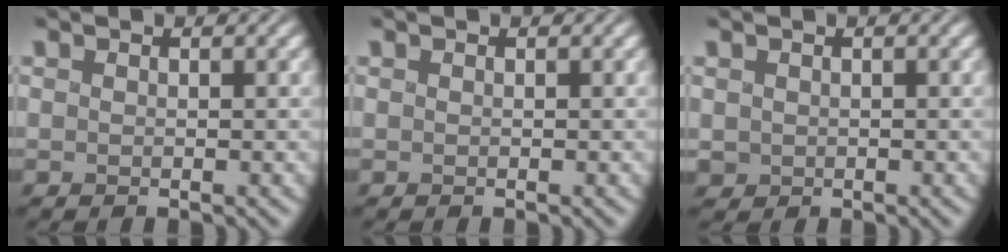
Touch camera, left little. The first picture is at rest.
{"total": 0.0}
{"total": 0.8, "force": [0.2, 0.8, 0.2], "torque": [-0.002, -0.002, 0.006]}